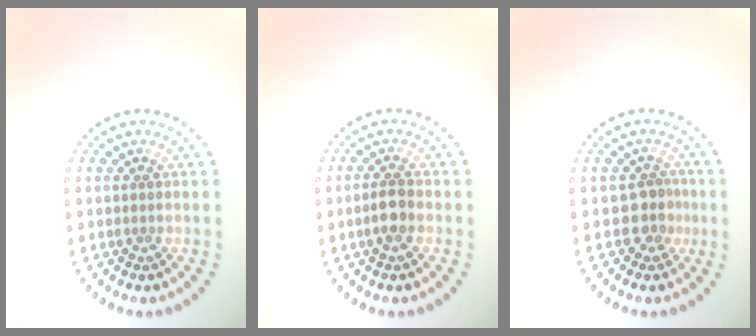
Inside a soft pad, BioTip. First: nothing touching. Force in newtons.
{"total": 1.9, "press": 1.7, "slide": 0.7}
{"total": 2.1, "press": 1.7, "slide": 1.3}